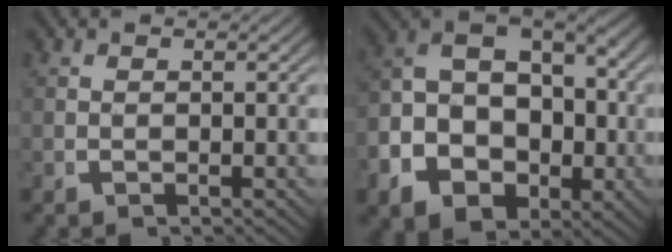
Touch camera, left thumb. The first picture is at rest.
{"total": 16.3, "force": [-0.9, 13.0, 9.8], "torque": [-0.209, -0.035, -0.015]}